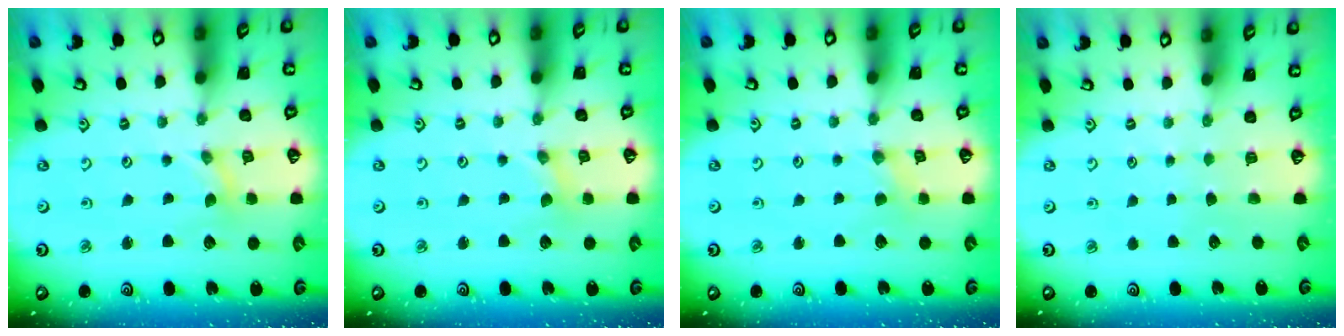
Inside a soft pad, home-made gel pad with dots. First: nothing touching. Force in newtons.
{"total": 0.0}
{"total": 1.0, "press": 0.9, "slide": 0.2}
{"total": 0.0}